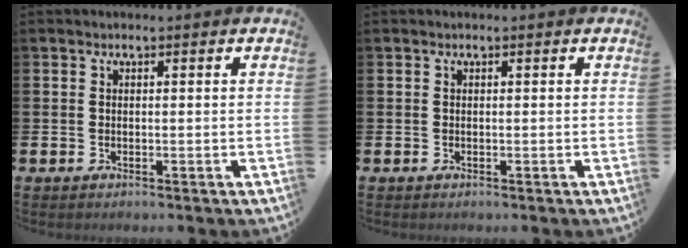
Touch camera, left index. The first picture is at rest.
{"total": 0.0}